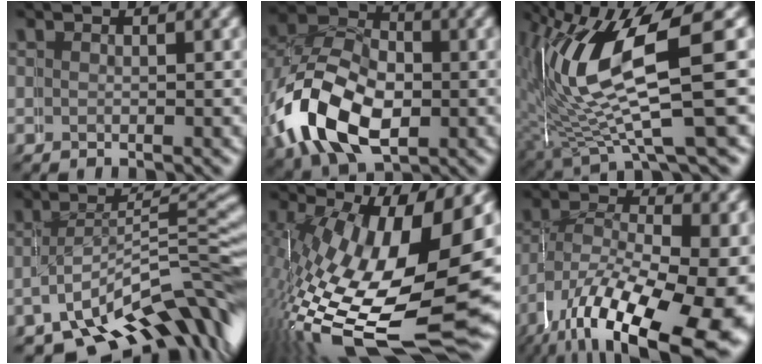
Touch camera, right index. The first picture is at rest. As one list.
[{"total": 11.6, "force": [-2.0, 9.5, 6.3], "torque": [-0.156, -0.034, -0.023]}, {"total": 10.5, "force": [1.6, 5.0, 9.1], "torque": [-0.180, -0.005, 0.034]}, {"total": 9.8, "force": [-5.7, 4.3, 6.7], "torque": [-0.069, -0.022, -0.078]}, {"total": 13.8, "force": [-3.6, 6.6, 11.5], "torque": [-0.214, -0.051, -0.024]}, {"total": 10.9, "force": [-4.8, 5.2, 8.2], "torque": [-0.144, -0.046, -0.044]}]